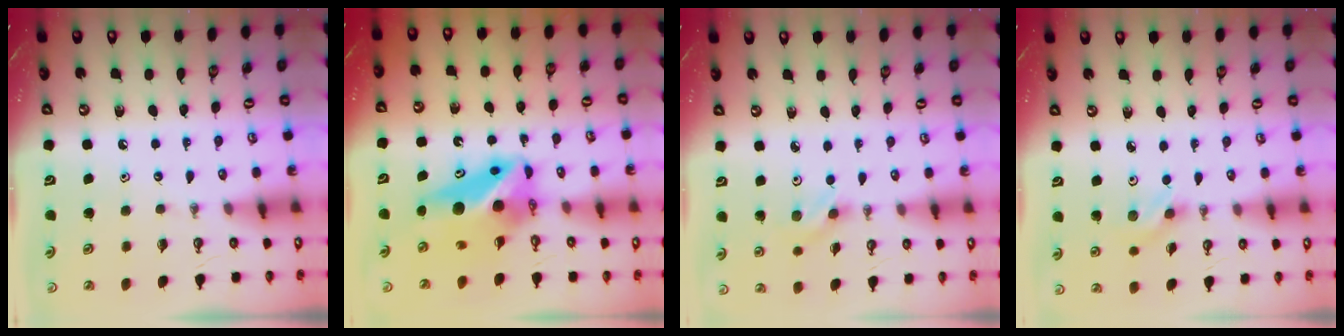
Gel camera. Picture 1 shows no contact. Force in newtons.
{"total": 10.2, "press": 10.2, "slide": 0.8}
{"total": 2.9, "press": 2.6, "slide": 1.4}
{"total": 2.8, "press": 2.5, "slide": 1.3}